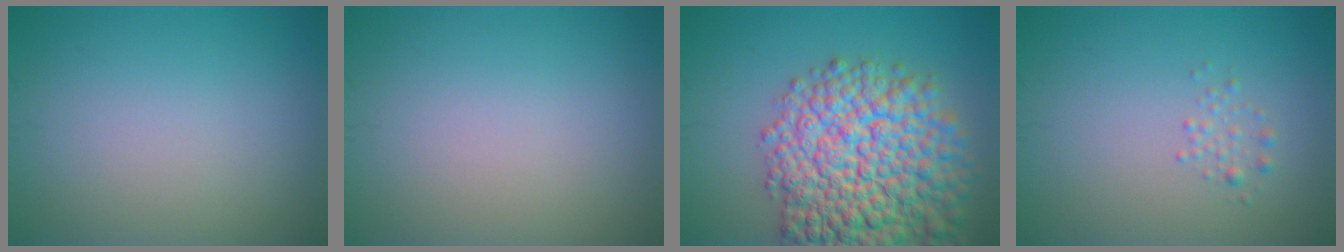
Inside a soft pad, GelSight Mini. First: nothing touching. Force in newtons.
{"total": 0.0}
{"total": 13.2, "press": 13.1, "slide": 0.6}
{"total": 1.0, "press": 1.0, "slide": 0.0}